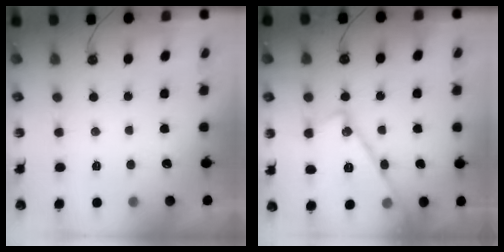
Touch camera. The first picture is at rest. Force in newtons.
{"total": 18.9, "press": 18.9, "slide": 0.9}